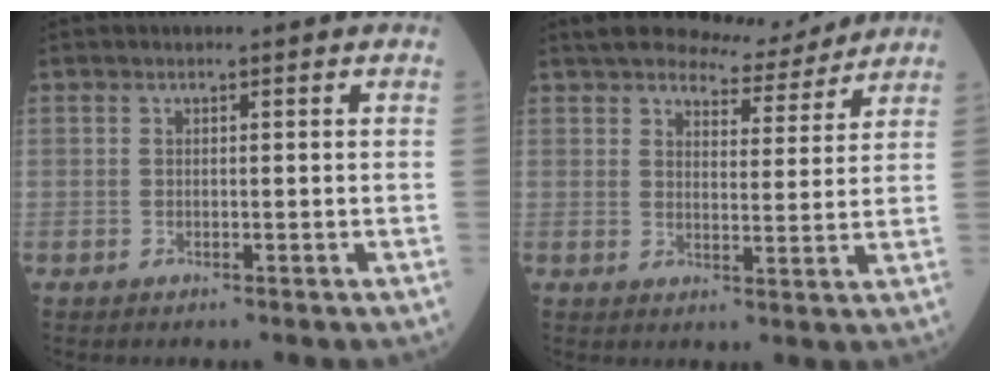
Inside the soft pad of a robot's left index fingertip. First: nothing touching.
{"total": 7.2, "force": [6.8, 1.7, 1.6], "torque": [-0.030, 0.006, 0.098]}